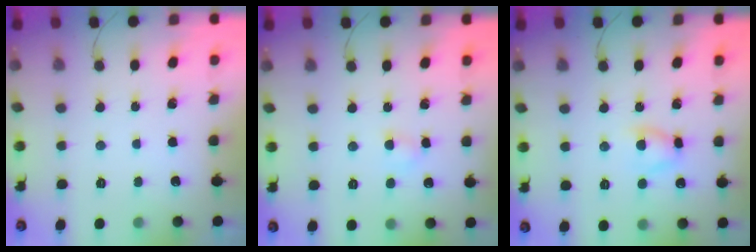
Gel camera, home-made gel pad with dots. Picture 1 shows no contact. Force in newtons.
{"total": 3.2, "press": 3.0, "slide": 1.1}
{"total": 4.7, "press": 4.6, "slide": 0.7}